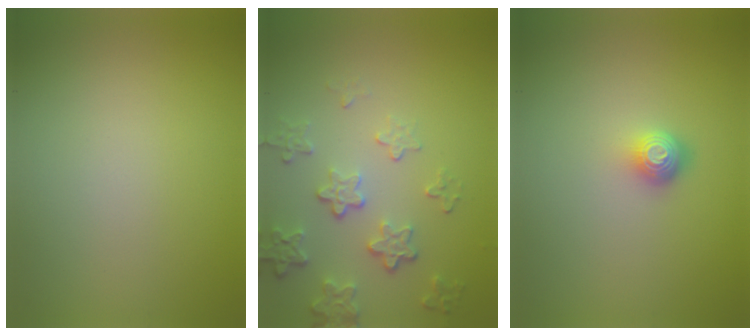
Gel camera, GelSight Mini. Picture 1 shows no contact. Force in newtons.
{"total": 4.1, "press": 3.2, "slide": 2.6}
{"total": 1.9, "press": 1.4, "slide": 1.3}